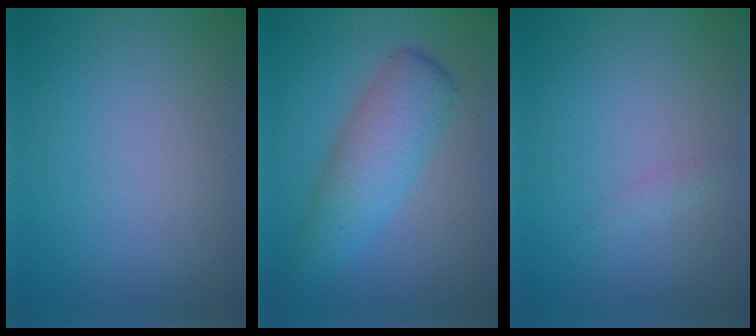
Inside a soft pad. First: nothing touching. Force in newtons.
{"total": 5.0, "press": 5.0, "slide": 0.2}
{"total": 0.7, "press": 0.7, "slide": 0.0}